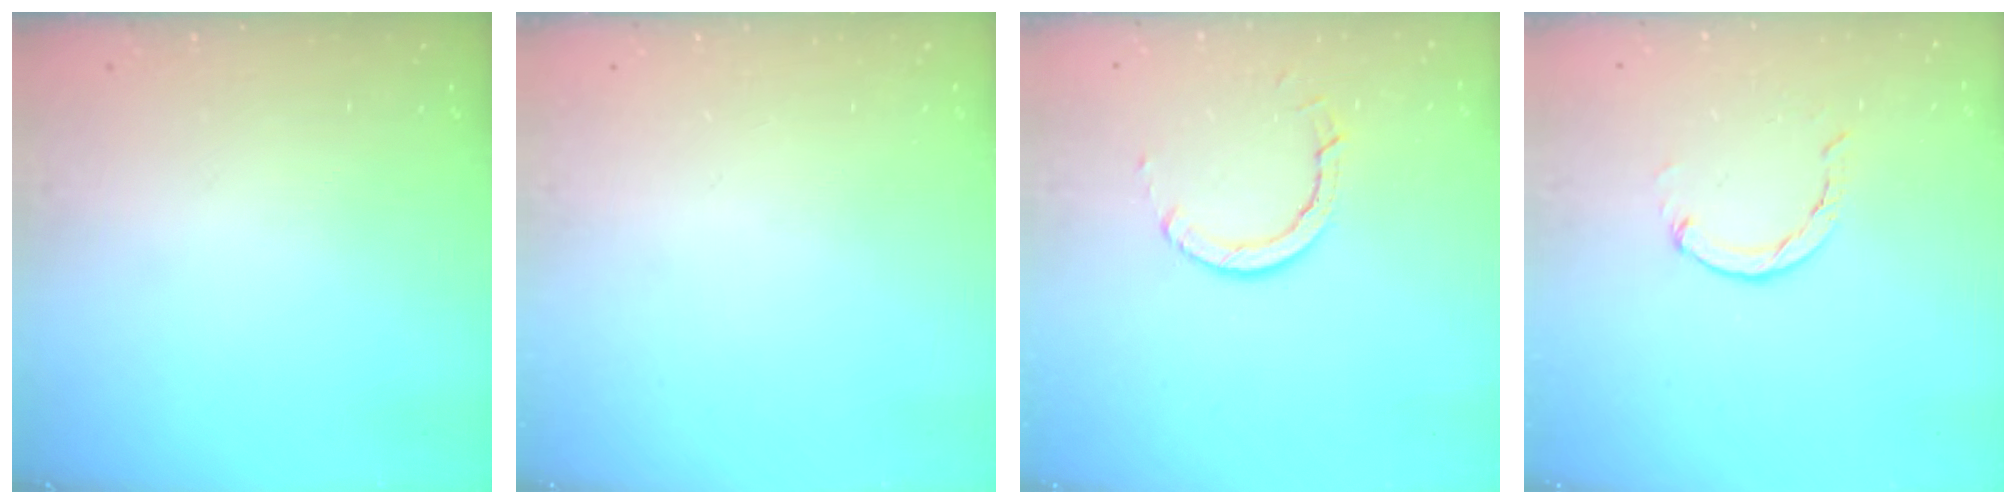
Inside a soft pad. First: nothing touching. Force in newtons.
{"total": 0.0}
{"total": 5.4, "press": 5.4, "slide": 0.5}
{"total": 2.7, "press": 2.7, "slide": 0.5}